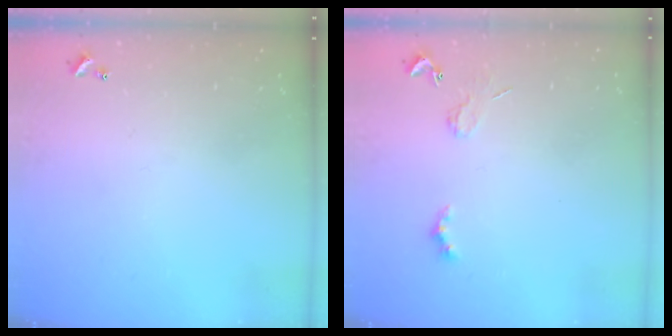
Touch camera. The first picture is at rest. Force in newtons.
{"total": 2.0, "press": 1.9, "slide": 0.4}